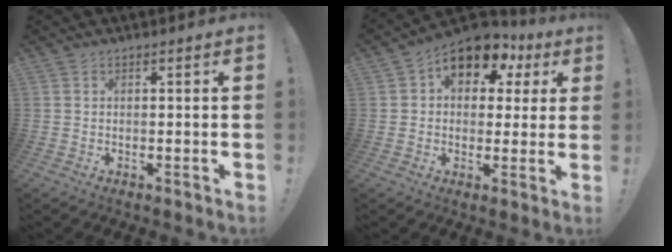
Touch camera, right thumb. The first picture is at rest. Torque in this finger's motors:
{"motor_torque": [0.81, 2.69, 0.76, -0.55, 0.05]}